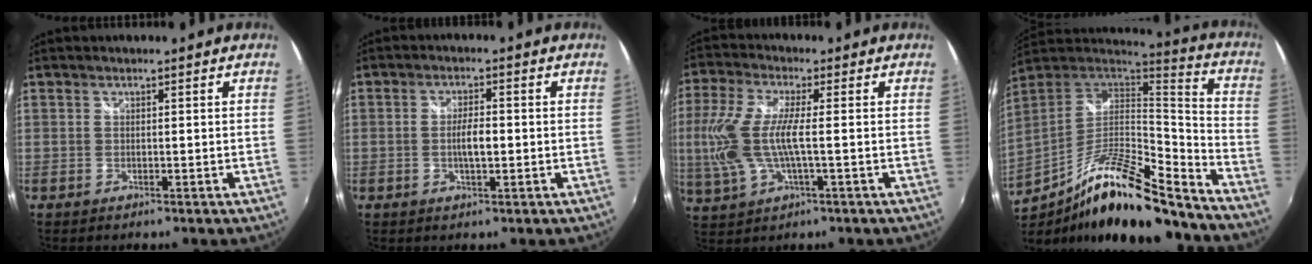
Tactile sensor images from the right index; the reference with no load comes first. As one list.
[{"total": 4.1, "force": [-0.5, 1.2, 3.9], "torque": [-0.071, 0.000, -0.010]}, {"total": 11.9, "force": [-1.0, 3.5, 11.3], "torque": [-0.242, -0.005, -0.015]}, {"total": 22.8, "force": [-16.1, 3.8, 15.6], "torque": [-0.269, -0.028, -0.278]}]